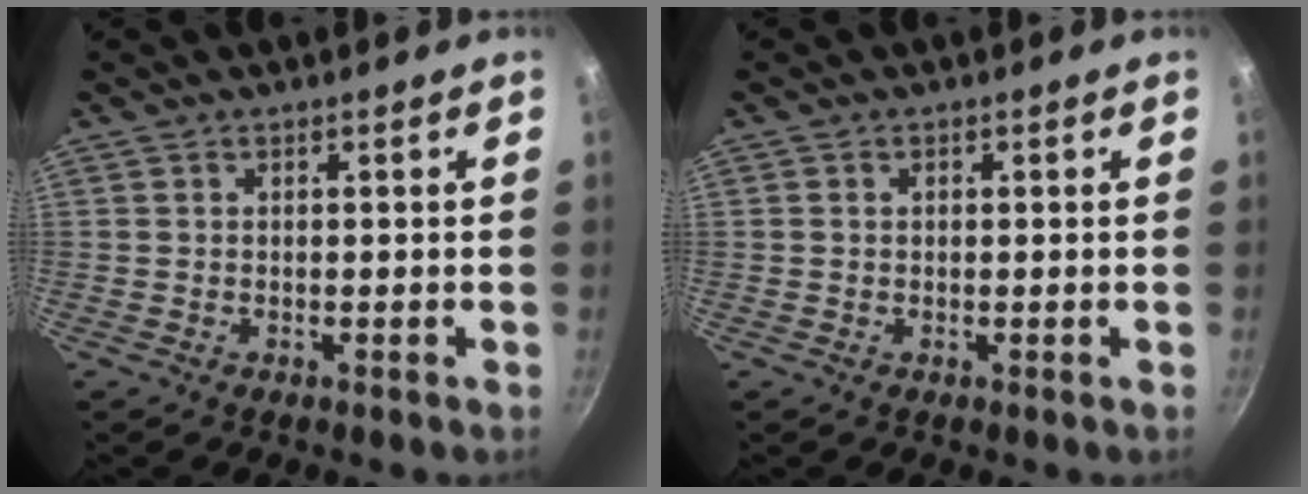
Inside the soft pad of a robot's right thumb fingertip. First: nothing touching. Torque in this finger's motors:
{"motor_torque": [-0.47, 0.15, -0.49, 0.35, 0.06]}